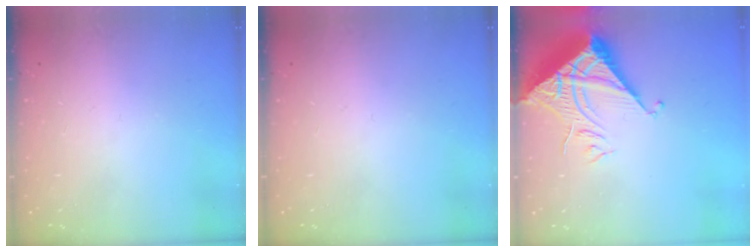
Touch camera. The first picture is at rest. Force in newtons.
{"total": 0.0}
{"total": 11.2, "press": 11.2, "slide": 0.9}